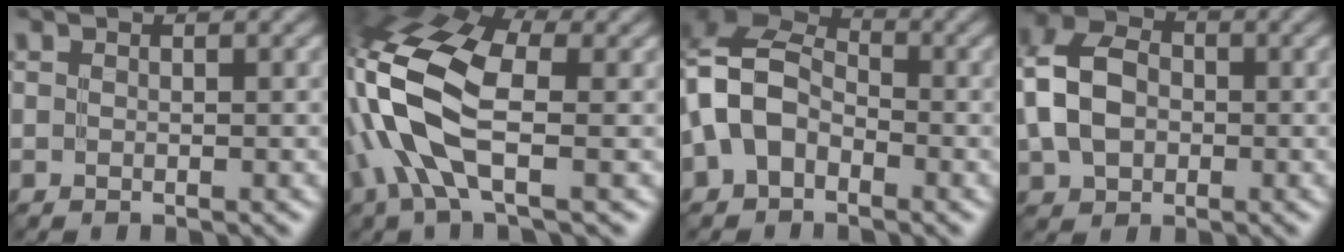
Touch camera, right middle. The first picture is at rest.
{"total": 12.5, "force": [-1.0, 5.7, 11.1], "torque": [-0.265, 0.016, -0.037]}
{"total": 7.4, "force": [-2.1, 5.4, 4.7], "torque": [-0.097, 0.009, -0.055]}
{"total": 7.3, "force": [-0.4, 5.4, 4.9], "torque": [-0.117, 0.013, -0.022]}